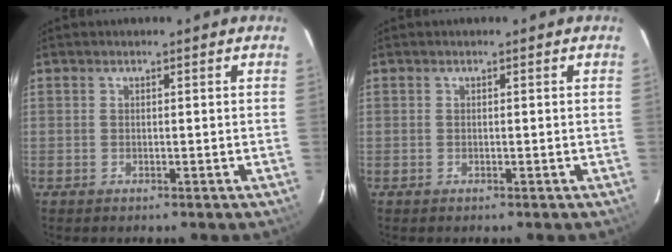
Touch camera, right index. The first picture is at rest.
{"total": 0.0}